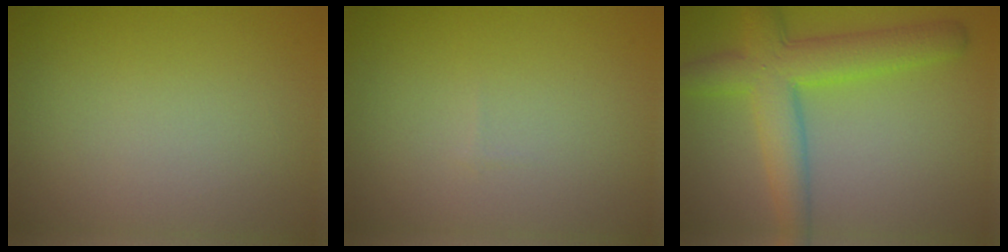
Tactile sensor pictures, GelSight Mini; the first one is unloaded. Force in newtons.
{"total": 0.0}
{"total": 6.3, "press": 6.3, "slide": 0.3}